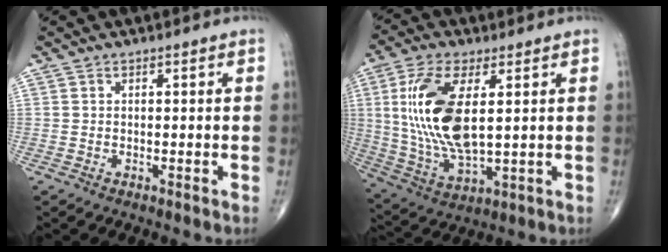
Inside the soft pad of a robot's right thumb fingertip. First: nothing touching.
{"total": 16.5, "force": [3.0, 7.0, 14.6], "torque": [-0.305, -0.016, 0.067]}